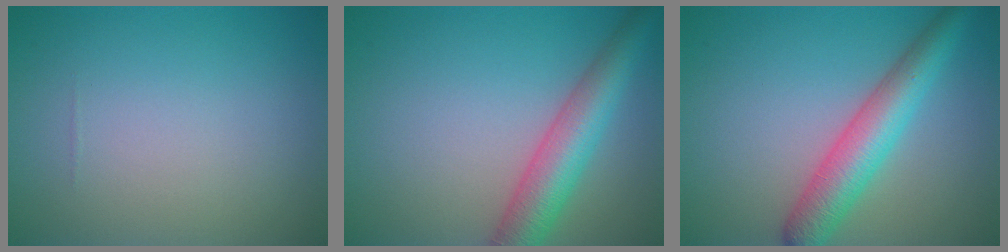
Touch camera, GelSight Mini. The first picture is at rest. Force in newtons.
{"total": 5.7, "press": 5.7, "slide": 0.3}
{"total": 5.4, "press": 5.4, "slide": 0.2}